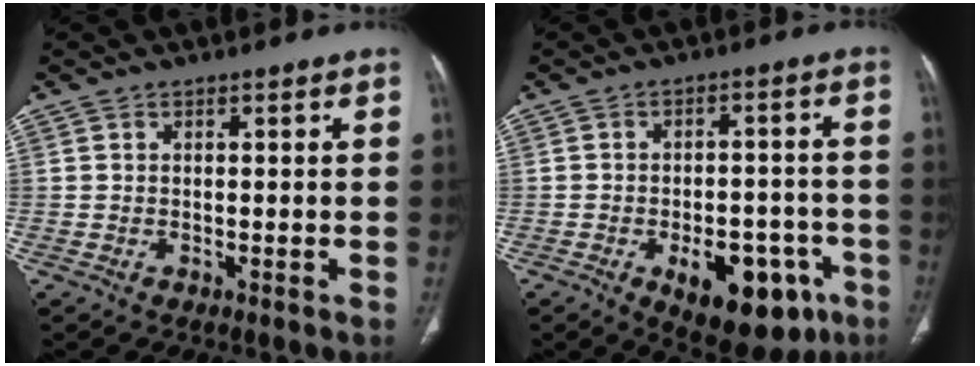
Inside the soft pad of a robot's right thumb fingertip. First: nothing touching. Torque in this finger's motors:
{"motor_torque": [1.40, 1.59, -0.02, 0.00, 0.23]}